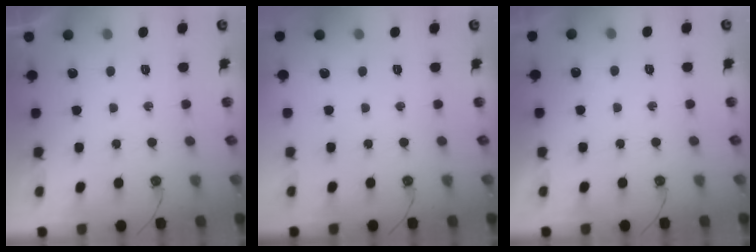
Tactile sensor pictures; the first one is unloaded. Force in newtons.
{"total": 0.0}
{"total": 2.9, "press": 2.8, "slide": 0.7}